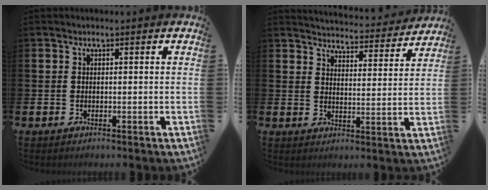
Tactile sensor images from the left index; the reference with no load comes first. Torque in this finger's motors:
{"motor_torque": [0.36, -1.78, 0.28, 0.07]}